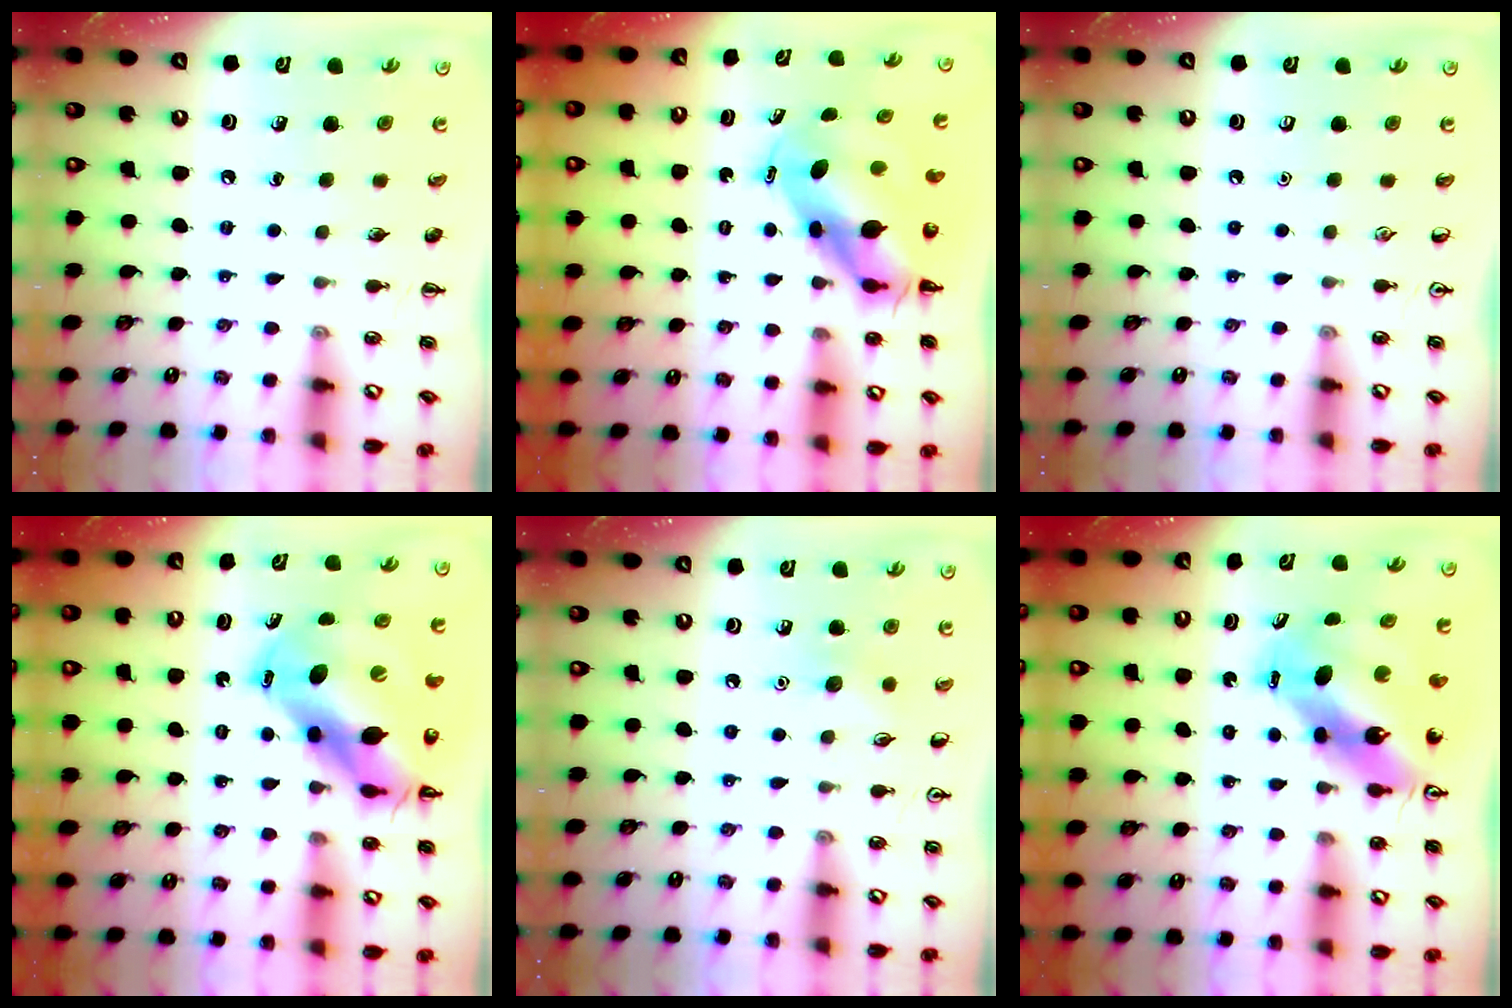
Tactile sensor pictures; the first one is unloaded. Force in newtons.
{"total": 8.0, "press": 7.7, "slide": 2.0}
{"total": 0.0}
{"total": 14.5, "press": 13.9, "slide": 4.0}
{"total": 5.7, "press": 5.5, "slide": 1.6}
{"total": 9.6, "press": 9.2, "slide": 2.8}